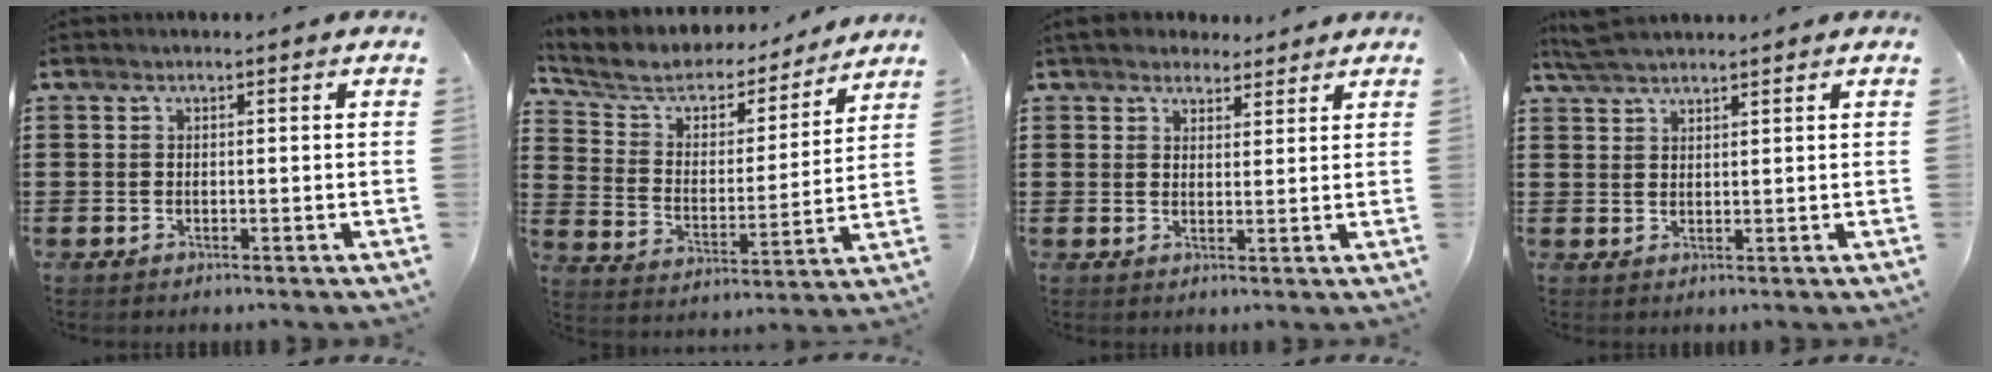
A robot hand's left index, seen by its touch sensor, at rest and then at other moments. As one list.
[{"total": 6.2, "force": [5.3, 2.5, 1.8], "torque": [-0.069, -0.036, 0.086]}, {"total": 3.9, "force": [3.5, 1.6, 0.8], "torque": [-0.026, 0.002, 0.067]}, {"total": 3.4, "force": [3.2, 0.4, 1.2], "torque": [-0.032, 0.002, 0.061]}]